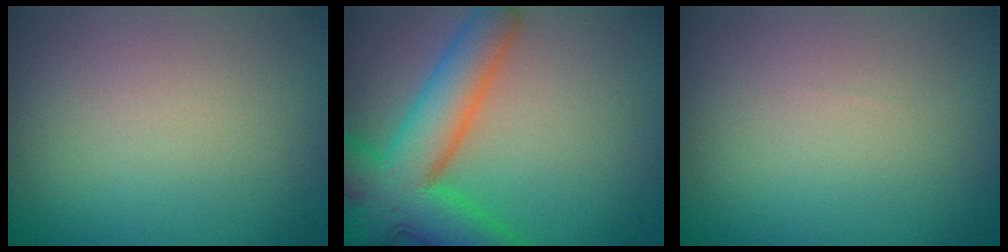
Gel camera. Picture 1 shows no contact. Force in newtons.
{"total": 8.0, "press": 8.0, "slide": 0.4}
{"total": 0.0}